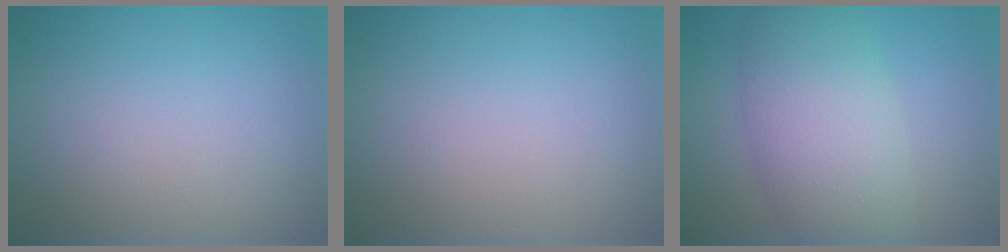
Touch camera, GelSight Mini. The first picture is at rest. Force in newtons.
{"total": 0.0}
{"total": 7.2, "press": 7.2, "slide": 0.2}